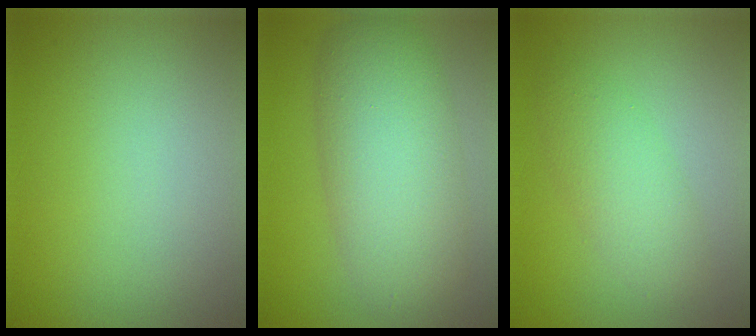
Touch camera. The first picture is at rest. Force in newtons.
{"total": 7.6, "press": 7.6, "slide": 0.6}
{"total": 2.3, "press": 2.3, "slide": 0.2}